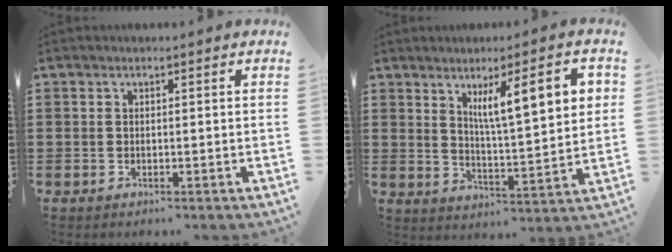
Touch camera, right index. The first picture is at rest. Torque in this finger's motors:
{"motor_torque": [0.55, 0.11, 0.41, 0.21]}